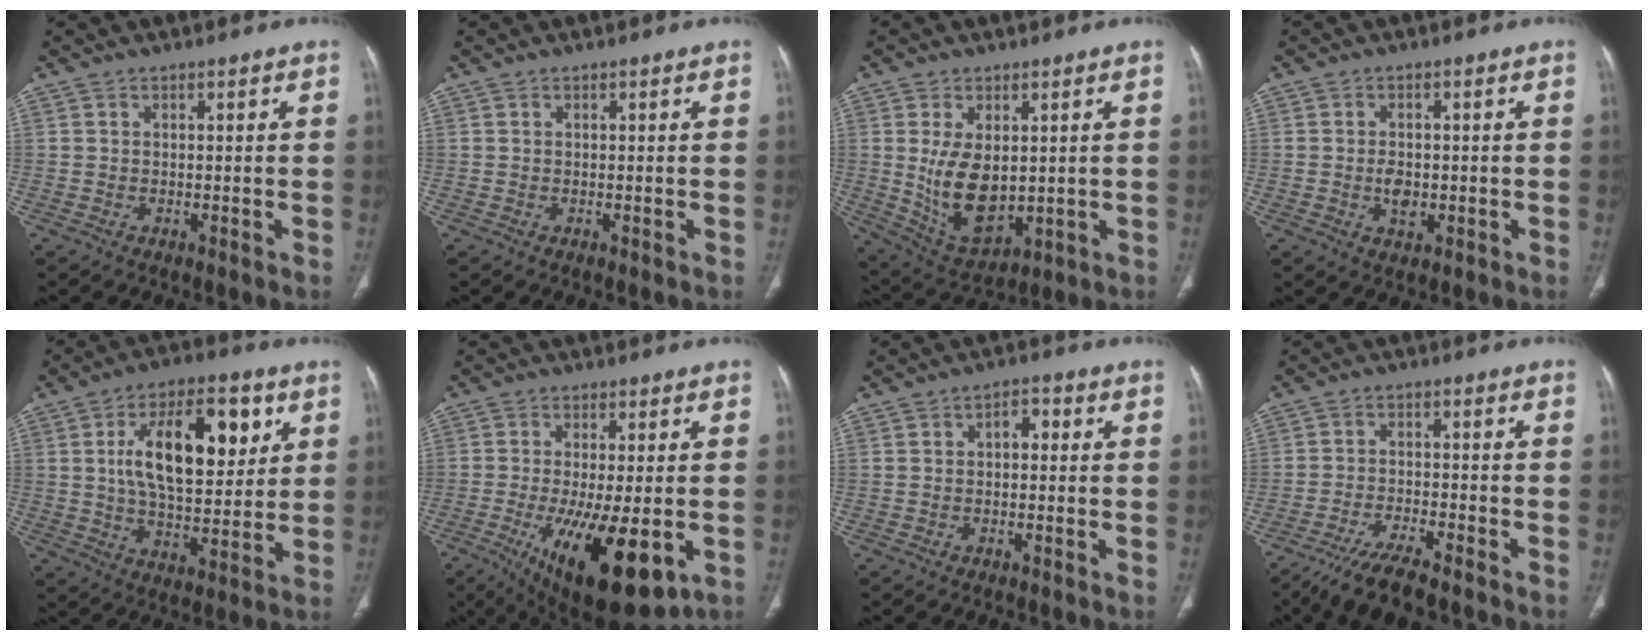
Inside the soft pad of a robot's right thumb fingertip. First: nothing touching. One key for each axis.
{"total": 0.0}
{"total": 11.8, "fx": 0.8, "fy": 6.8, "fz": 9.5, "tx": -0.157, "ty": -0.016, "tz": 0.039}
{"total": 4.9, "fx": -1.1, "fy": 3.4, "fz": 3.4, "tx": -0.041, "ty": 0.006, "tz": -0.016}
{"total": 19.1, "fx": 5.4, "fy": 9.5, "fz": 15.6, "tx": -0.216, "ty": -0.009, "tz": 0.090}
{"total": 18.2, "fx": -6.0, "fy": 6.4, "fz": 16.0, "tx": -0.251, "ty": -0.023, "tz": -0.075}
{"total": 3.2, "fx": 0.2, "fy": 2.0, "fz": 2.5, "tx": -0.027, "ty": 0.013, "tz": -0.003}
{"total": 8.2, "fx": -6.4, "fy": 1.7, "fz": 4.8, "tx": -0.095, "ty": 0.018, "tz": -0.116}